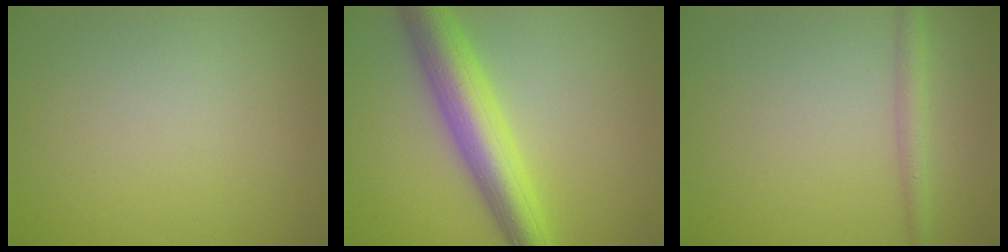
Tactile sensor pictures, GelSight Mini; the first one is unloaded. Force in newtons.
{"total": 7.2, "press": 7.2, "slide": 0.1}
{"total": 1.8, "press": 1.8, "slide": 0.1}